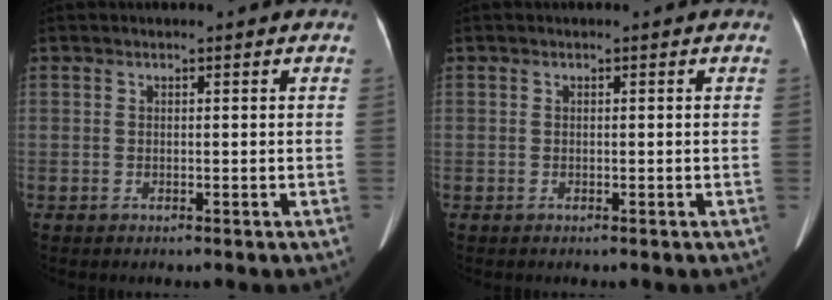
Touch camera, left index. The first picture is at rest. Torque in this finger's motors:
{"motor_torque": [0.11, -0.07, -0.01, 0.01]}